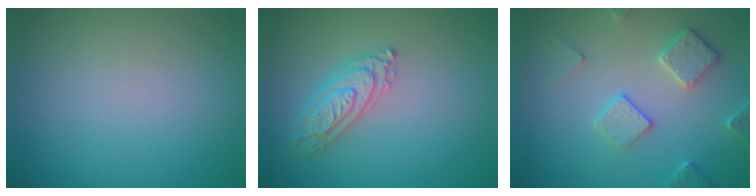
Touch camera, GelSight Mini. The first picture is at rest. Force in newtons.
{"total": 3.4, "press": 3.2, "slide": 1.0}
{"total": 3.8, "press": 3.1, "slide": 2.1}